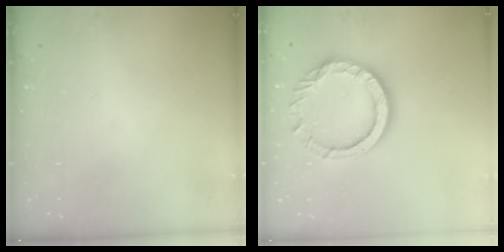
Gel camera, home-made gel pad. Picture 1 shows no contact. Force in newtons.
{"total": 12.3, "press": 12.3, "slide": 0.8}